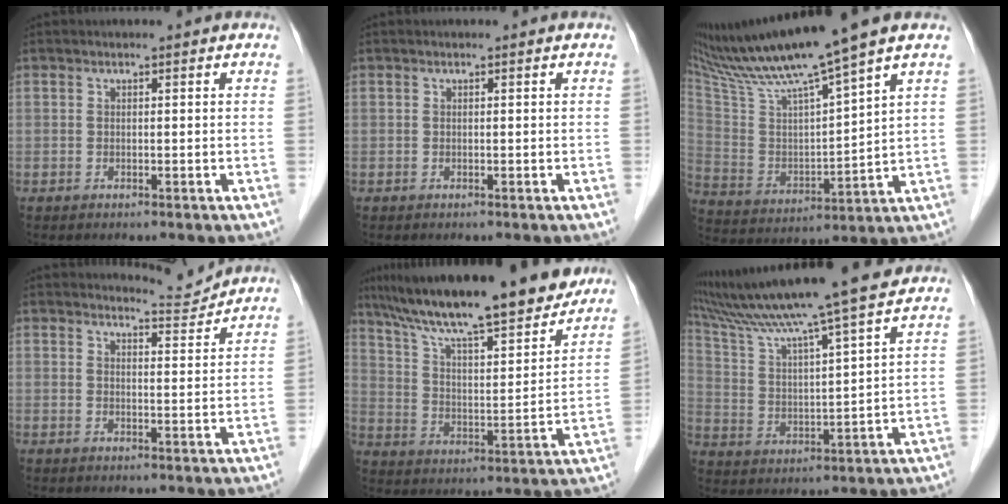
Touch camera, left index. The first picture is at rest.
{"total": 0.0}
{"total": 17.2, "force": [14.2, -1.3, 9.6], "torque": [-0.182, 0.007, 0.261]}
{"total": 3.3, "force": [3.1, -0.7, -0.8], "torque": [0.000, -0.022, 0.050]}
{"total": 20.7, "force": [17.7, 2.5, 10.4], "torque": [-0.174, 0.004, 0.279]}
{"total": 17.2, "force": [14.6, -1.6, 9.1], "torque": [-0.167, 0.008, 0.236]}